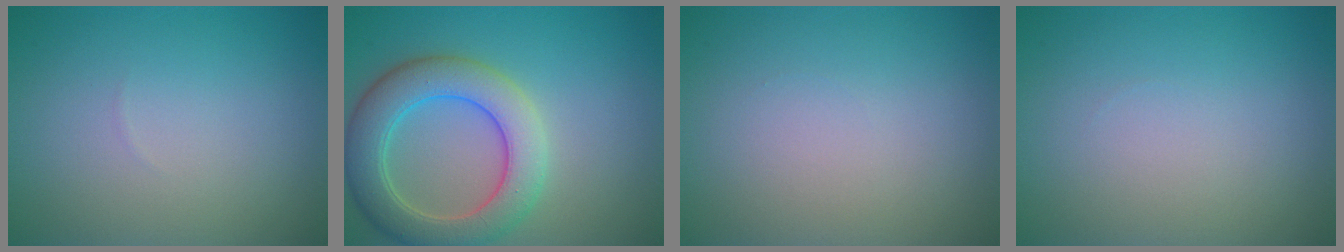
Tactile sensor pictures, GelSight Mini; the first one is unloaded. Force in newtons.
{"total": 6.7, "press": 6.6, "slide": 0.7}
{"total": 0.0}
{"total": 0.0}